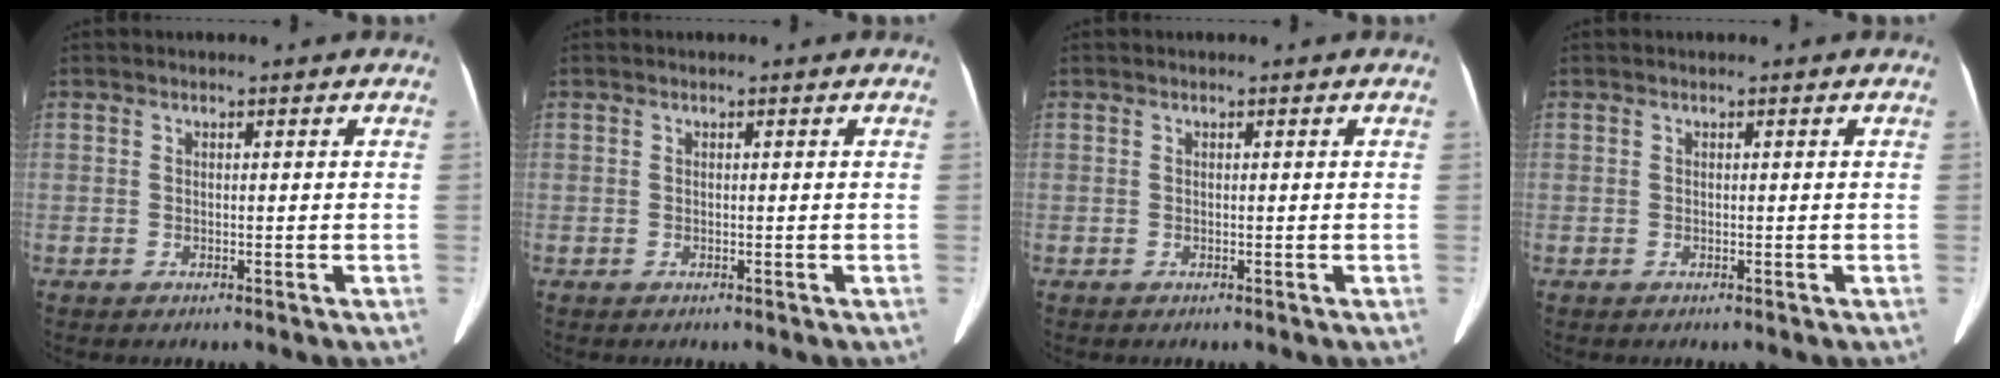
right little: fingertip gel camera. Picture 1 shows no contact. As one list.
[{"total": 0.0}, {"total": 0.0}, {"total": 0.0}]